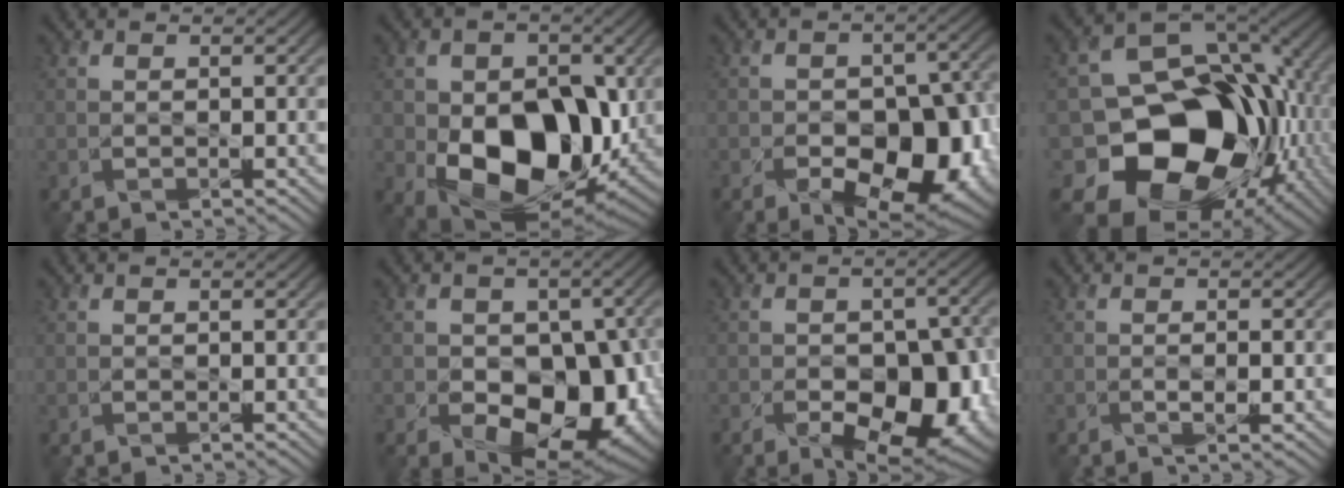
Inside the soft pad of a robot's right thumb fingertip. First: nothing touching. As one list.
[{"total": 14.2, "force": [-2.0, 9.8, 10.1], "torque": [-0.159, -0.040, -0.029]}, {"total": 13.2, "force": [-5.2, 8.0, 9.1], "torque": [-0.115, -0.029, -0.068]}, {"total": 17.9, "force": [-3.8, 13.9, 10.7], "torque": [-0.193, -0.047, -0.051]}, {"total": 0.0}, {"total": 12.3, "force": [-3.6, 8.0, 8.6], "torque": [-0.108, -0.024, -0.053]}, {"total": 13.0, "force": [-5.1, 7.8, 9.0], "torque": [-0.115, -0.031, -0.061]}, {"total": 1.7, "force": [-0.7, 0.6, 1.4], "torque": [-0.021, -0.005, -0.012]}]